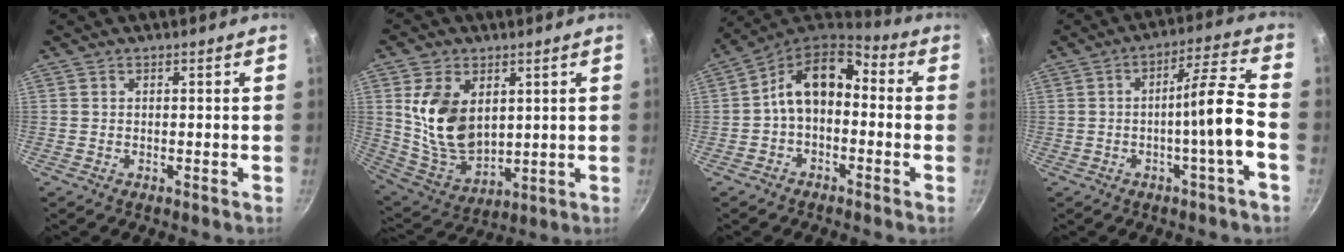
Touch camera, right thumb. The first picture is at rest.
{"total": 14.5, "force": [3.3, 9.6, 10.3], "torque": [-0.168, -0.034, 0.081]}
{"total": 12.7, "force": [-0.2, 8.5, 9.5], "torque": [-0.143, 0.052, -0.023]}
{"total": 10.3, "force": [-2.8, 0.0, 9.9], "torque": [-0.150, 0.040, -0.044]}